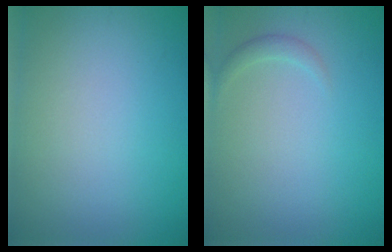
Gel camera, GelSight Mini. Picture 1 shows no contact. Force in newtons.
{"total": 1.0, "press": 1.0, "slide": 0.0}